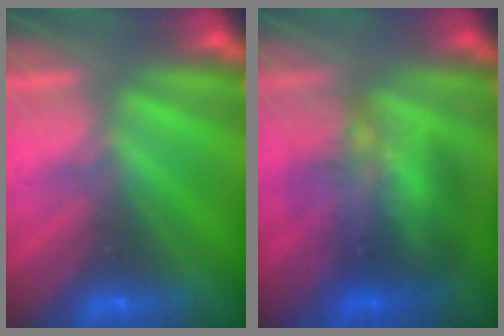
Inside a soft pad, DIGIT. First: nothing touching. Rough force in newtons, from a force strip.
{"total": 3.6}